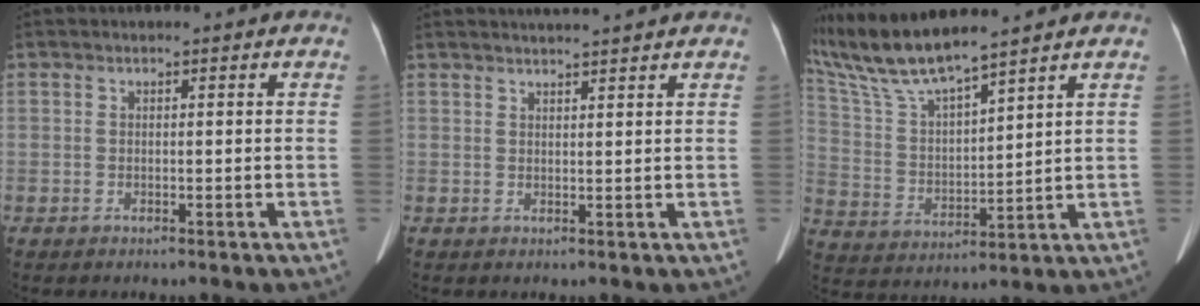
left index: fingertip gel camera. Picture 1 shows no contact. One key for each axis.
{"total": 4.6, "fx": 4.3, "fy": -0.4, "fz": 1.6, "tx": -0.022, "ty": 0.021, "tz": 0.055}
{"total": 12.5, "fx": 11.1, "fy": 0.2, "fz": 5.7, "tx": -0.131, "ty": 0.006, "tz": 0.227}